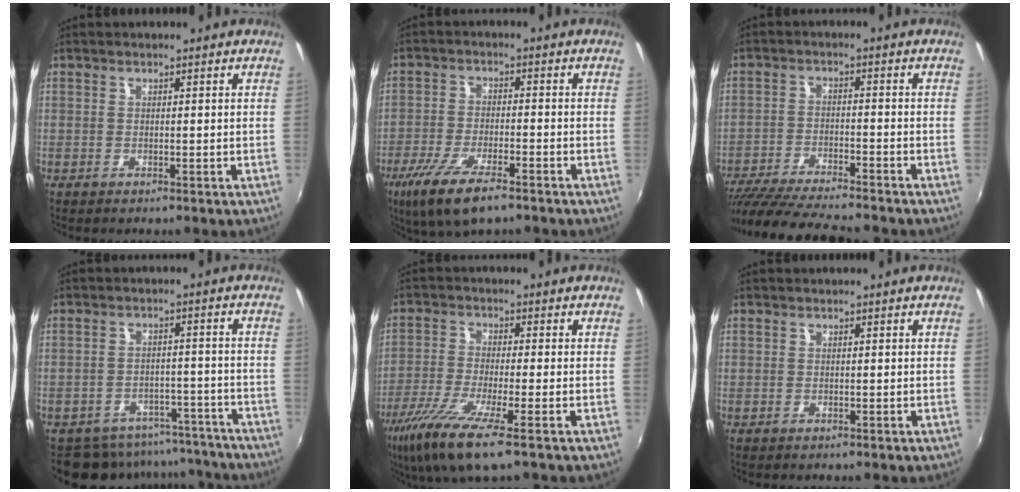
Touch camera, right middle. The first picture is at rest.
{"total": 11.2, "force": [-7.4, 3.0, 7.9], "torque": [-0.176, -0.034, -0.135]}
{"total": 15.4, "force": [-13.7, 1.6, 6.9], "torque": [-0.146, -0.023, -0.227]}
{"total": 11.5, "force": [-10.2, 5.0, 1.7], "torque": [-0.030, 0.028, -0.122]}
{"total": 11.3, "force": [-6.9, 1.2, 8.9], "torque": [-0.198, -0.038, -0.131]}
{"total": 0.6, "force": [0.0, 0.6, -0.1], "torque": [0.001, 0.003, 0.001]}